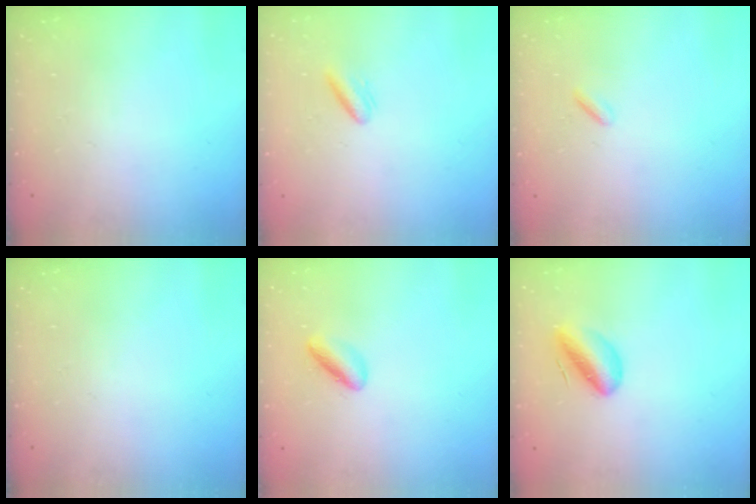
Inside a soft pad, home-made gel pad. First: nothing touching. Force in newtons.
{"total": 3.0, "press": 2.8, "slide": 1.0}
{"total": 0.8, "press": 0.7, "slide": 0.4}
{"total": 0.0}
{"total": 2.8, "press": 2.8, "slide": 0.3}
{"total": 8.1, "press": 7.7, "slide": 2.3}